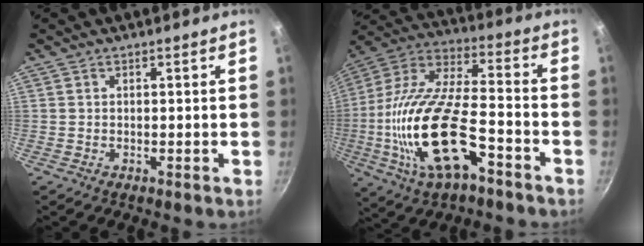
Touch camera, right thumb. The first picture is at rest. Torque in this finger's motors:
{"motor_torque": [0.85, 1.90, 2.56, -0.21, 0.87]}